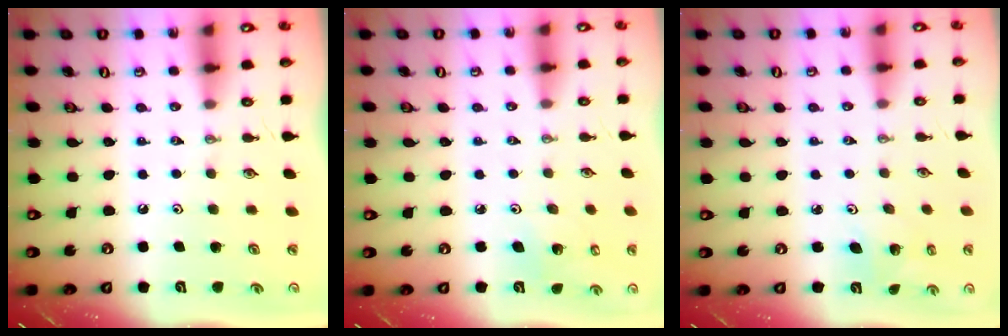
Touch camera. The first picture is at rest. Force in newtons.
{"total": 4.1, "press": 4.0, "slide": 1.1}
{"total": 2.7, "press": 2.7, "slide": 0.1}